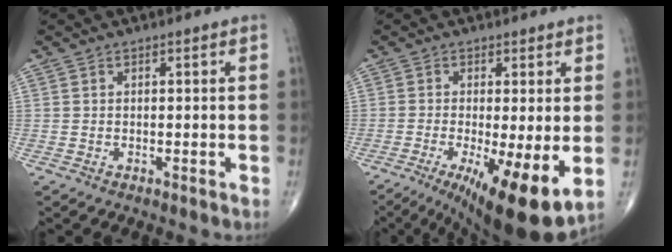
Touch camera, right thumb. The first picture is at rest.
{"total": 13.1, "force": [-3.7, 3.1, 12.2], "torque": [-0.180, -0.024, -0.049]}